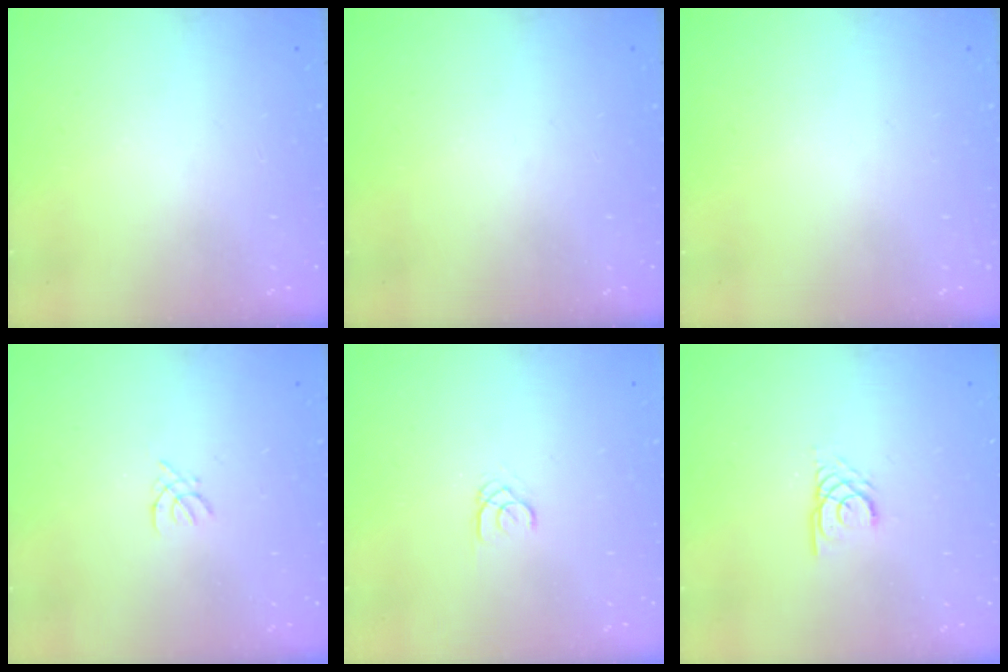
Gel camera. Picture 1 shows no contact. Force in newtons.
{"total": 0.0}
{"total": 0.0}
{"total": 1.8, "press": 1.8, "slide": 0.4}
{"total": 1.8, "press": 1.7, "slide": 0.2}
{"total": 2.3, "press": 2.3, "slide": 0.1}